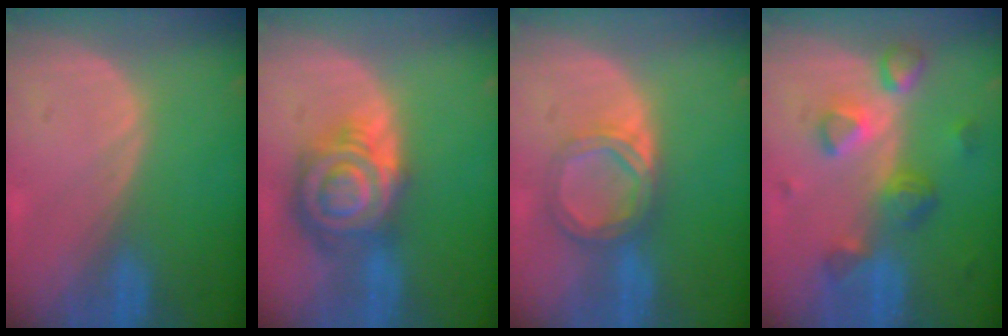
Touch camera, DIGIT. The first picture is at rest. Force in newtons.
{"total": 9.2, "press": 9.2, "slide": 0.6}
{"total": 5.6, "press": 5.3, "slide": 1.9}
{"total": 7.8, "press": 6.9, "slide": 3.7}